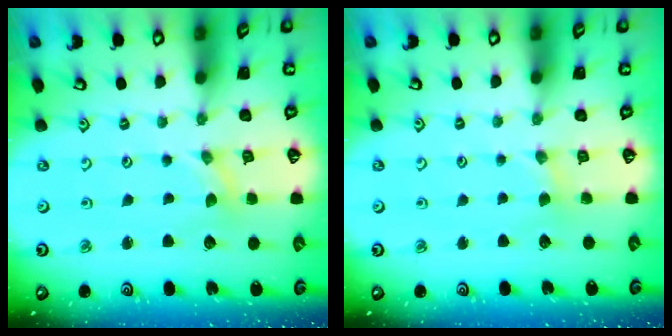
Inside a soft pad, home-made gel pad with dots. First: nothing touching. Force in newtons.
{"total": 1.3, "press": 1.2, "slide": 0.3}